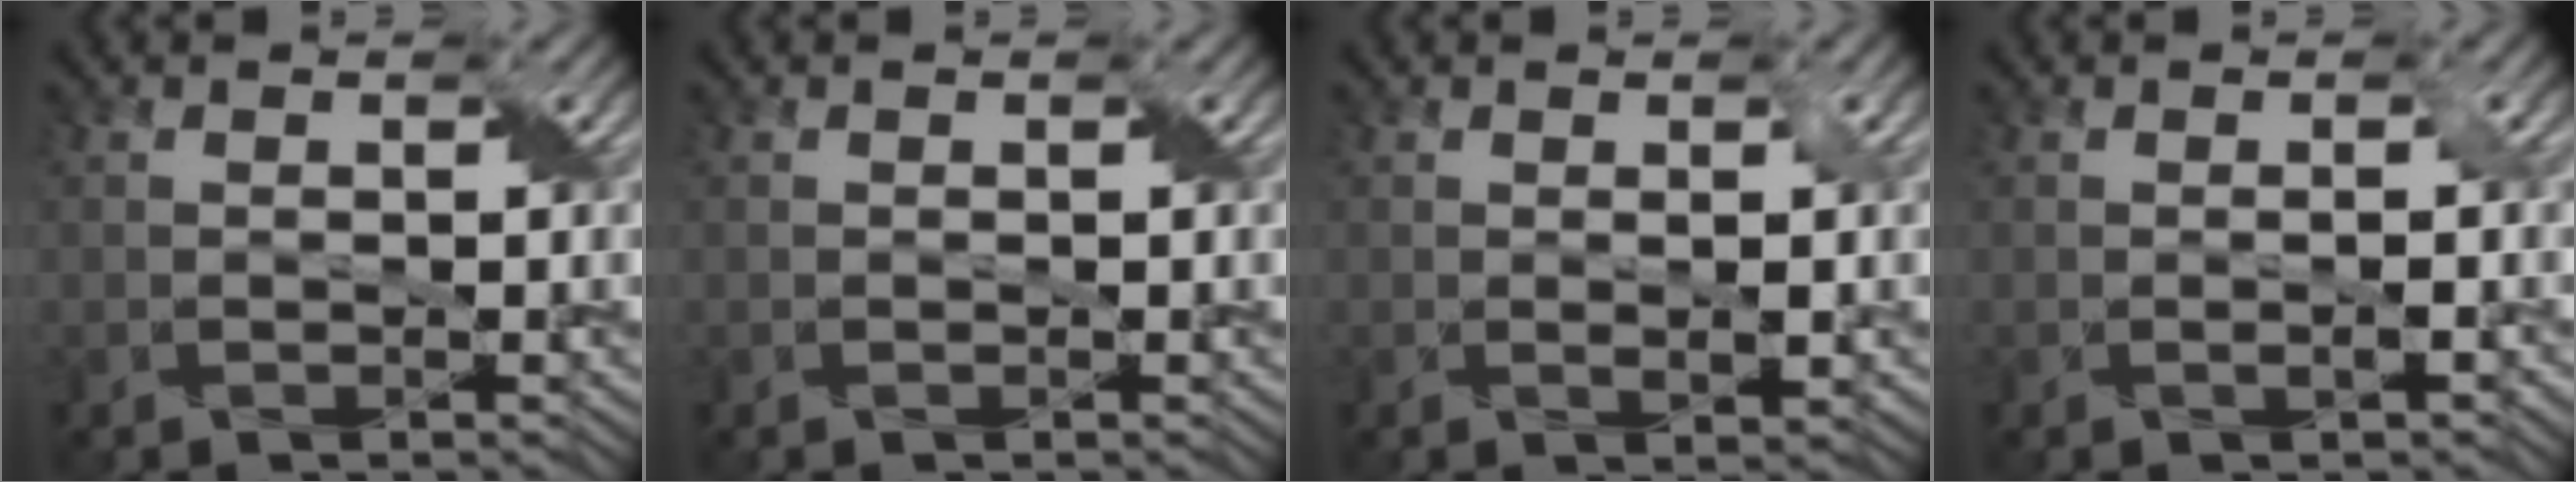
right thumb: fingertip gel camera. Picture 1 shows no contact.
{"total": 0.0}
{"total": 1.9, "force": [0.3, 0.2, 1.8], "torque": [-0.036, 0.000, 0.007]}
{"total": 1.2, "force": [-0.2, 0.0, 1.2], "torque": [-0.024, 0.001, -0.002]}